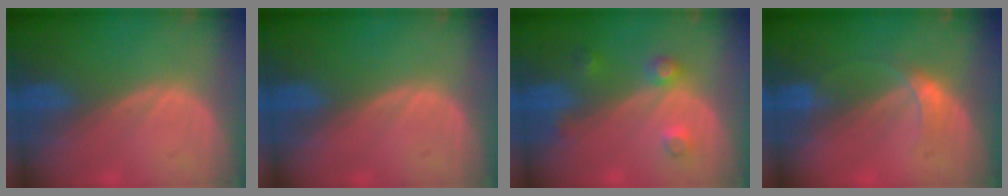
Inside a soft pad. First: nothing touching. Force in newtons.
{"total": 0.0}
{"total": 3.4, "press": 3.2, "slide": 1.1}
{"total": 2.5, "press": 2.5, "slide": 0.1}